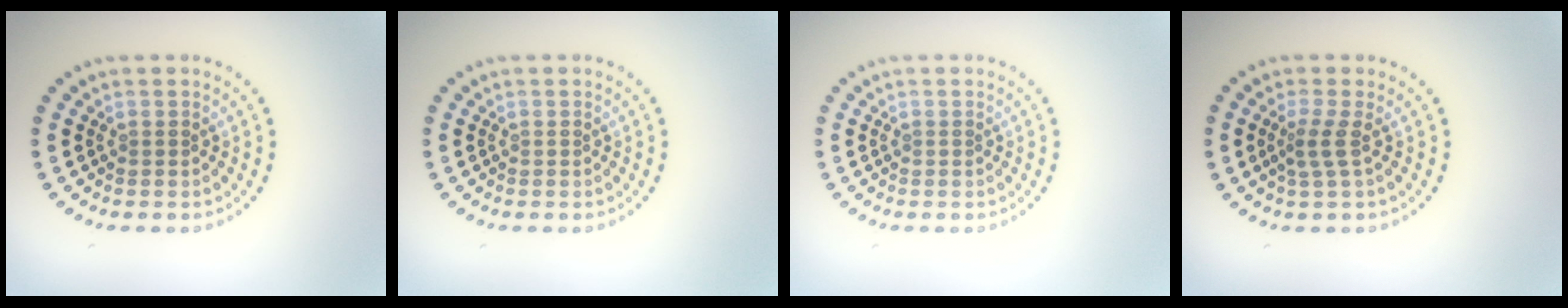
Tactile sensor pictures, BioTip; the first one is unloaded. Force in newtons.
{"total": 0.0}
{"total": 0.0}
{"total": 2.0, "press": 1.3, "slide": 1.5}